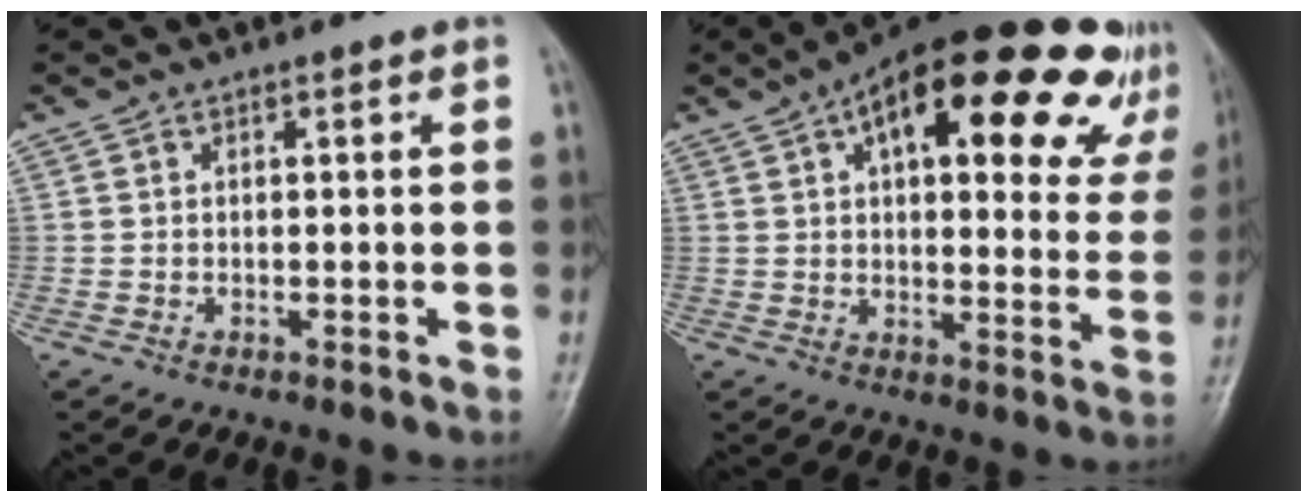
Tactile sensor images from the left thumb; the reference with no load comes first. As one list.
[{"total": 28.2, "force": [14.7, 11.5, 21.1], "torque": [-0.265, 0.005, 0.194]}]